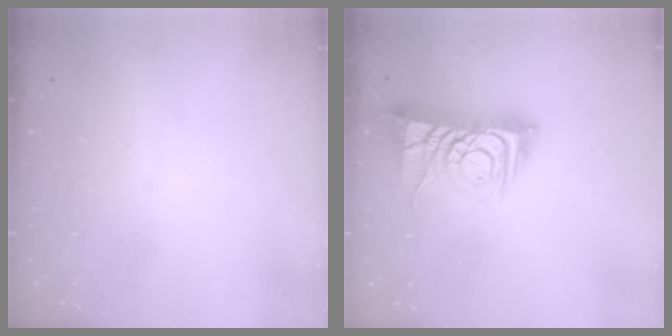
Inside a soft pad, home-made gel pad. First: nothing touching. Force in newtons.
{"total": 13.6, "press": 13.6, "slide": 1.3}